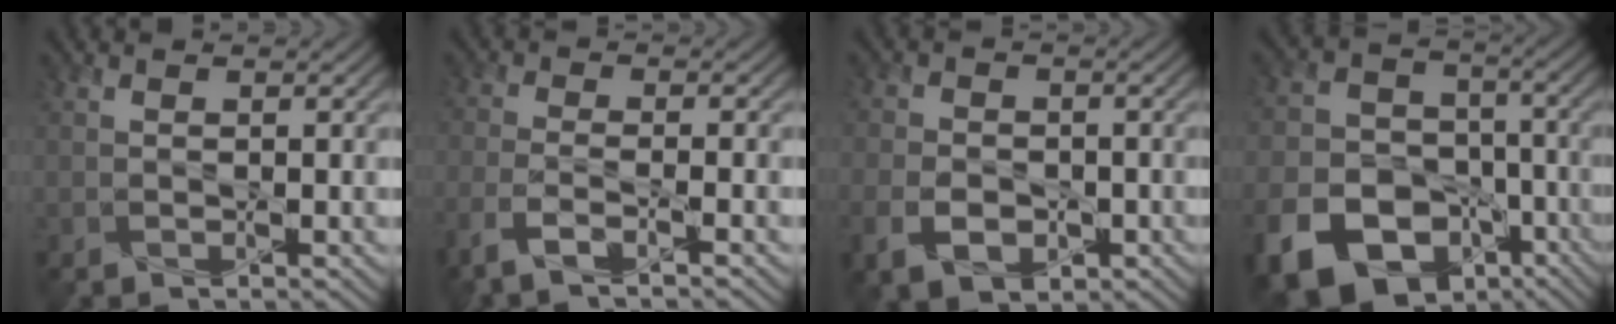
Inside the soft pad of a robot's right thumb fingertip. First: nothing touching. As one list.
[{"total": 5.3, "force": [-3.5, 1.4, 3.7], "torque": [-0.081, -0.007, -0.080]}, {"total": 5.7, "force": [-2.3, 4.0, 3.4], "torque": [-0.078, -0.015, -0.044]}, {"total": 17.1, "force": [-9.3, 12.0, 7.9], "torque": [-0.206, -0.050, -0.156]}]